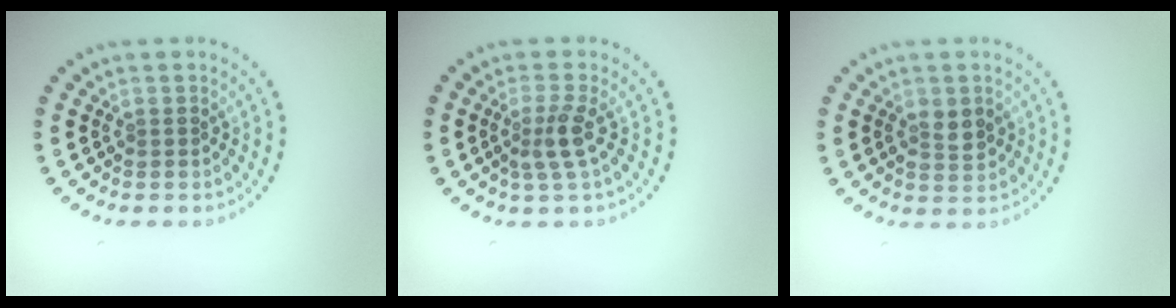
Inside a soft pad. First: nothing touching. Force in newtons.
{"total": 2.3, "press": 1.7, "slide": 1.5}
{"total": 2.2, "press": 2.2, "slide": 0.2}